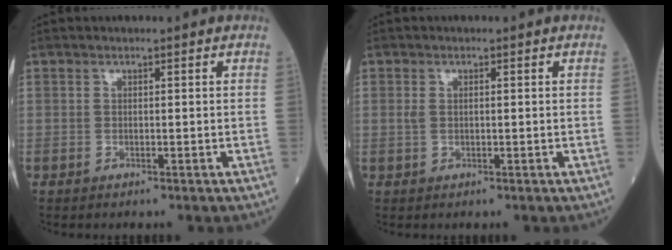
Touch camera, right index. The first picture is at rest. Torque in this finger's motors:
{"motor_torque": [-0.07, -0.10, 0.00, 0.00]}